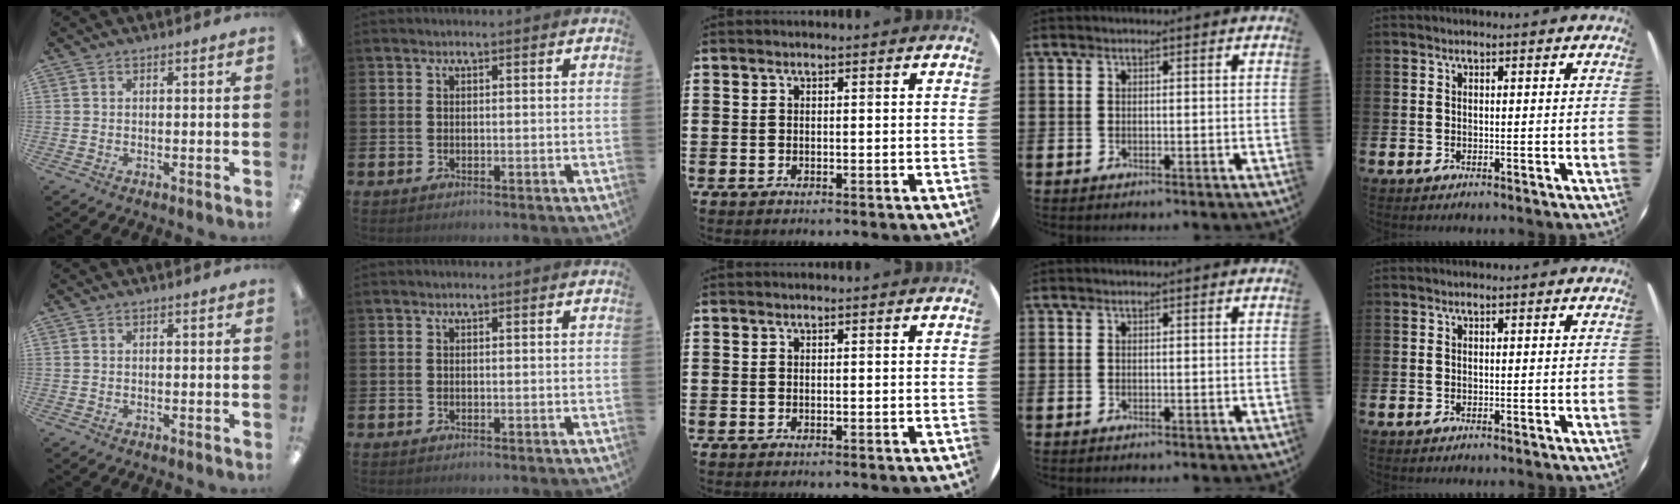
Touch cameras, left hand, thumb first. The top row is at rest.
{}